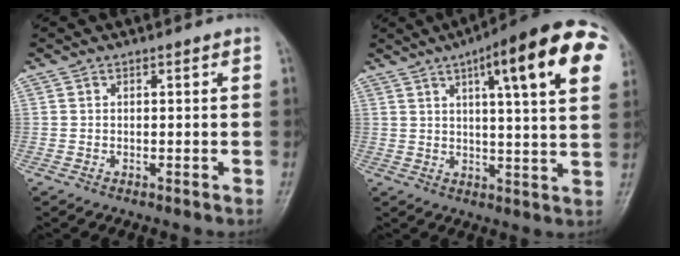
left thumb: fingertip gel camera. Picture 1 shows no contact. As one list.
[{"total": 20.3, "force": [8.3, 4.3, 18.0], "torque": [-0.231, 0.001, 0.105]}]